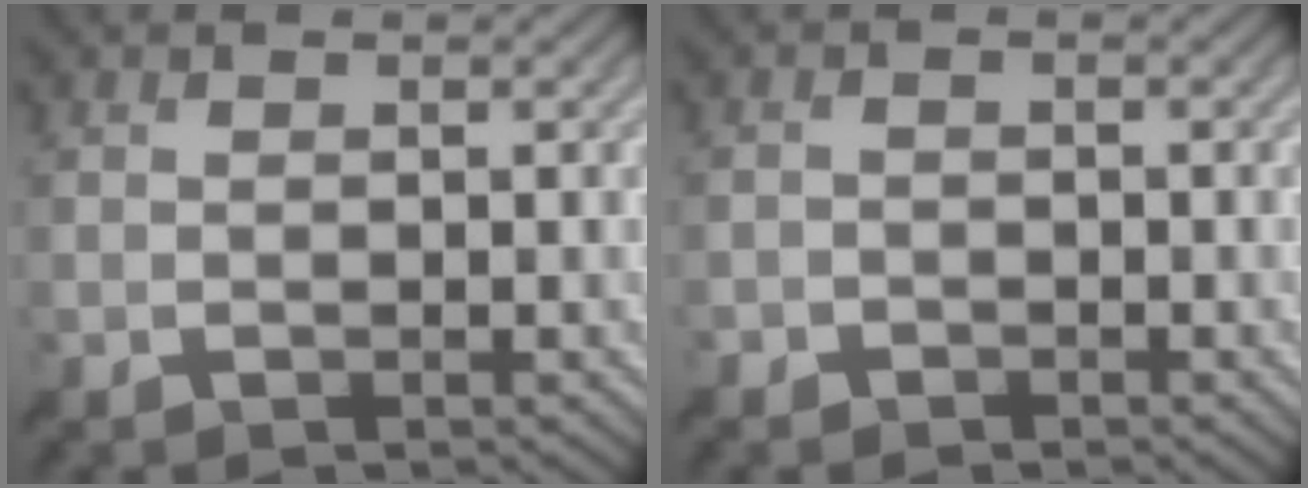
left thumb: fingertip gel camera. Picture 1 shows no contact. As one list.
[{"total": 1.4, "force": [-1.0, 0.9, -0.1], "torque": [0.010, 0.002, -0.023]}]